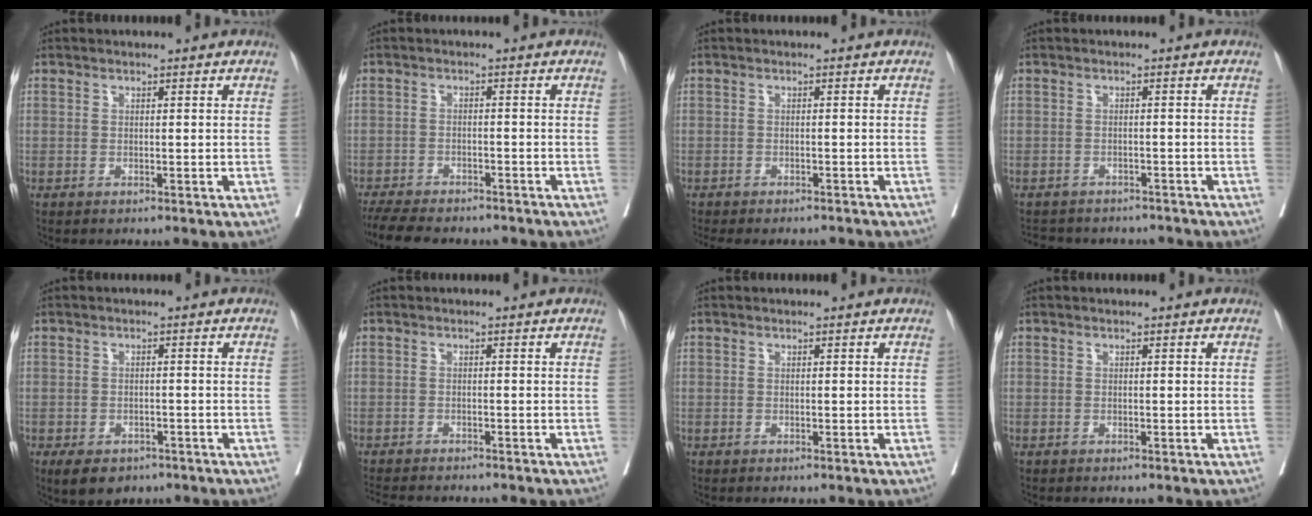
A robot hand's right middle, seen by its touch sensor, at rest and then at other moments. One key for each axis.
{"total": 11.0, "fx": -9.5, "fy": 2.8, "fz": 4.7, "tx": -0.083, "ty": -0.007, "tz": -0.136}
{"total": 7.9, "fx": -7.2, "fy": 1.8, "fz": 2.8, "tx": -0.032, "ty": -0.006, "tz": -0.089}
{"total": 9.0, "fx": -8.2, "fy": 3.0, "fz": 2.0, "tx": -0.034, "ty": 0.004, "tz": -0.098}
{"total": 6.3, "fx": -4.3, "fy": 3.6, "fz": 2.7, "tx": -0.036, "ty": -0.001, "tz": -0.060}
{"total": 7.6, "fx": -6.9, "fy": 0.9, "fz": 2.9, "tx": -0.037, "ty": -0.010, "tz": -0.100}
{"total": 0.0}
{"total": 0.0}